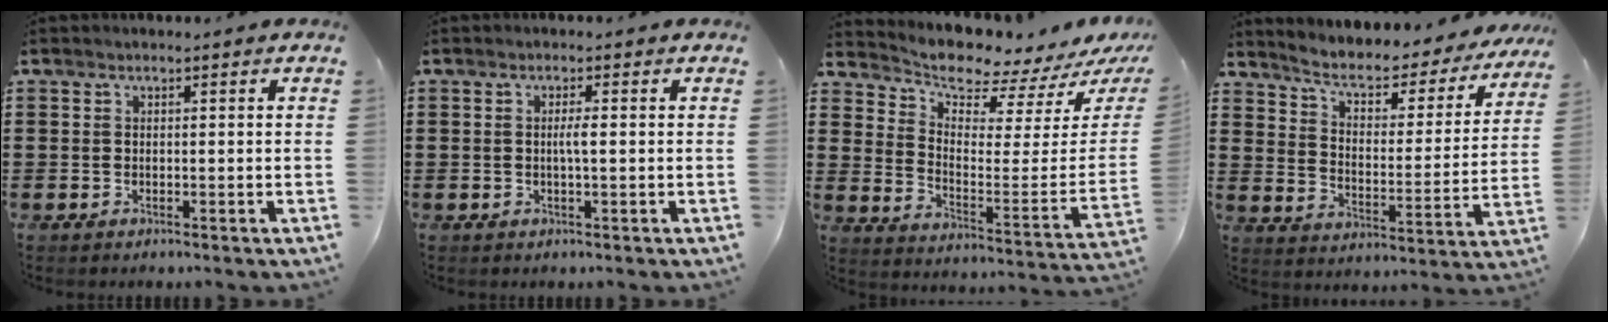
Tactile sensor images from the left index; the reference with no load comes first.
{"total": 1.9, "force": [0.1, -0.1, 1.9], "torque": [-0.037, -0.004, 0.002]}
{"total": 5.9, "force": [5.6, 0.4, 1.7], "torque": [-0.063, -0.064, 0.094]}
{"total": 5.0, "force": [4.7, 0.0, 1.6], "torque": [-0.055, -0.040, 0.076]}